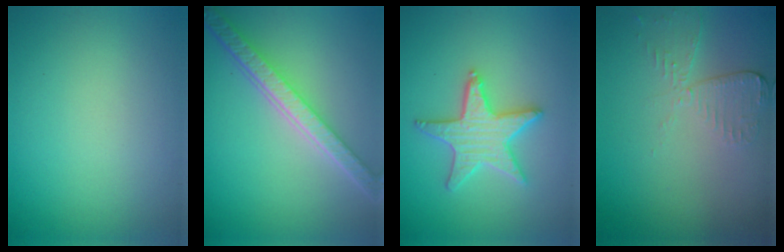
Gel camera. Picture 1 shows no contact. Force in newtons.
{"total": 5.6, "press": 4.2, "slide": 3.8}
{"total": 4.7, "press": 4.6, "slide": 0.8}
{"total": 2.6, "press": 2.3, "slide": 1.2}